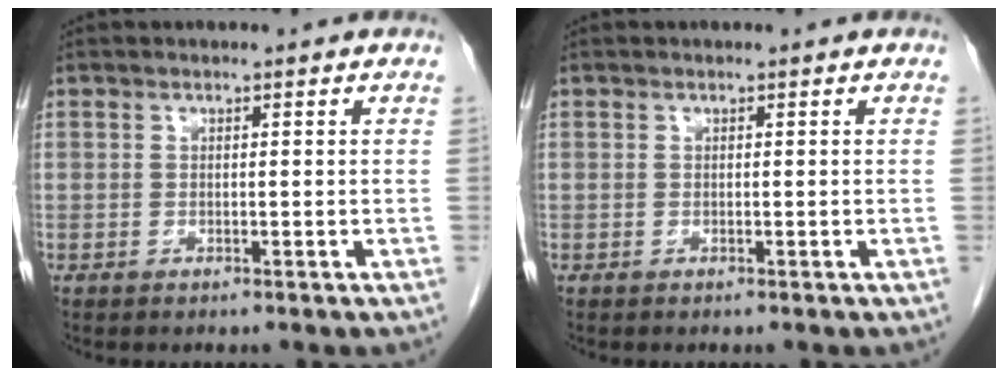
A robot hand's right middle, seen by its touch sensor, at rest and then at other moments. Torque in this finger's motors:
{"motor_torque": [-0.09, -0.11, -0.01, -0.01]}